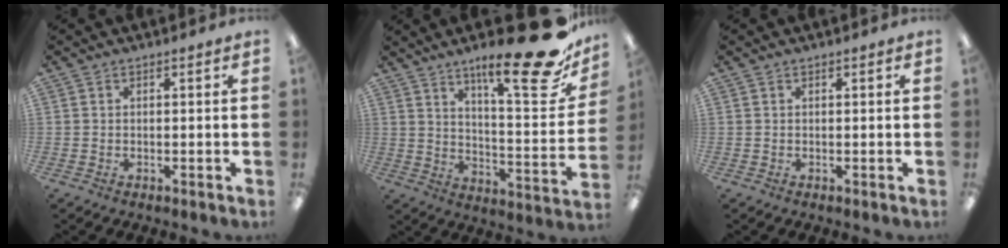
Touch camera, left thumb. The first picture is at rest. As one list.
[{"total": 22.3, "force": [15.3, 5.0, 15.3], "torque": [-0.228, -0.106, 0.241]}, {"total": 0.0}]